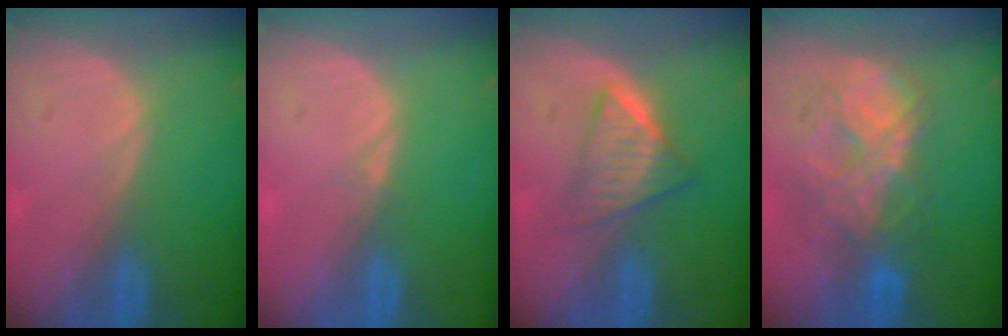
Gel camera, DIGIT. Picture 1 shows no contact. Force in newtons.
{"total": 0.6, "press": 0.4, "slide": 0.5}
{"total": 6.2, "press": 5.3, "slide": 3.3}
{"total": 8.8, "press": 7.6, "slide": 4.4}